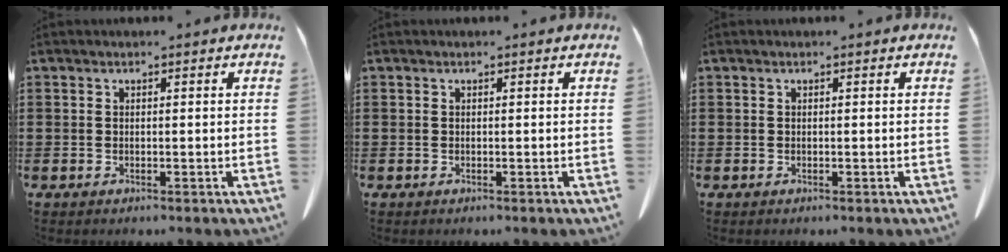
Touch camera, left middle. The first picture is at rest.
{"total": 0.0}
{"total": 0.0}